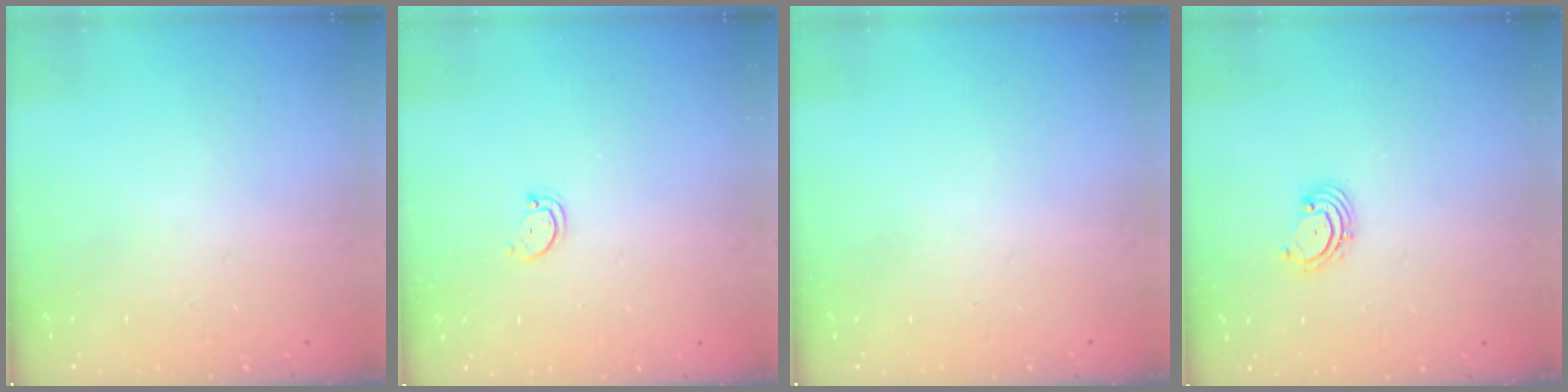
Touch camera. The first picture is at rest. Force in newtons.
{"total": 2.6, "press": 2.5, "slide": 0.4}
{"total": 0.0}
{"total": 1.8, "press": 1.7, "slide": 0.7}